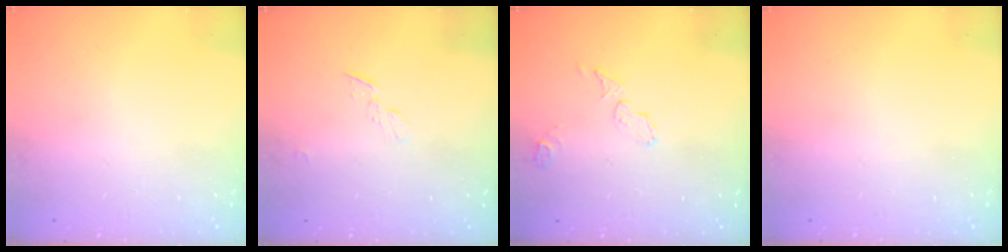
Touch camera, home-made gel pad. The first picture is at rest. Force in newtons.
{"total": 3.3, "press": 3.3, "slide": 0.3}
{"total": 4.9, "press": 4.6, "slide": 1.4}
{"total": 0.0}